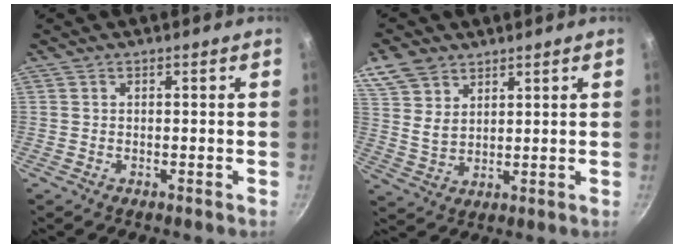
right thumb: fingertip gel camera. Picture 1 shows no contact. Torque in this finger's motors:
{"motor_torque": [-0.67, 0.93, 0.10, -0.35, 0.13]}